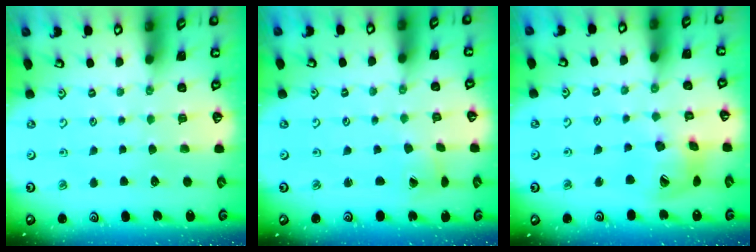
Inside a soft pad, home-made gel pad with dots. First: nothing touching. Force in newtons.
{"total": 1.7, "press": 1.7, "slide": 0.2}
{"total": 15.5, "press": 15.4, "slide": 2.4}